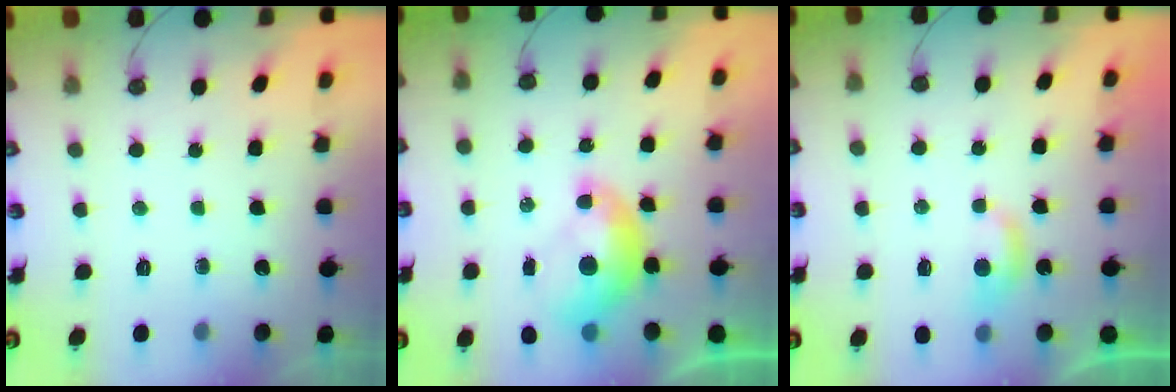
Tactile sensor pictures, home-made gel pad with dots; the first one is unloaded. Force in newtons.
{"total": 1.6, "press": 1.5, "slide": 0.4}
{"total": 2.7, "press": 2.7, "slide": 0.4}